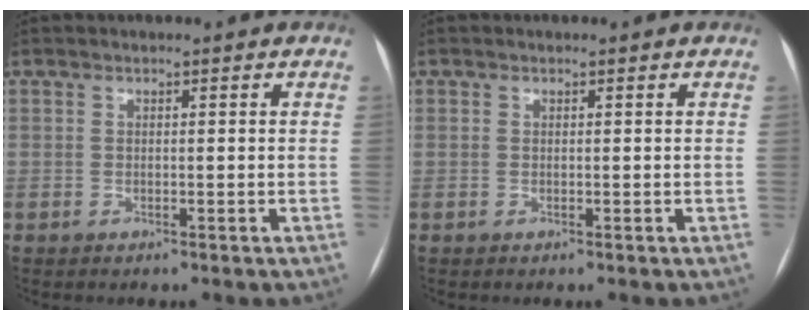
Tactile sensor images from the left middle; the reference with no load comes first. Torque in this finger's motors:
{"motor_torque": [0.85, -0.38, 0.60, 0.05]}